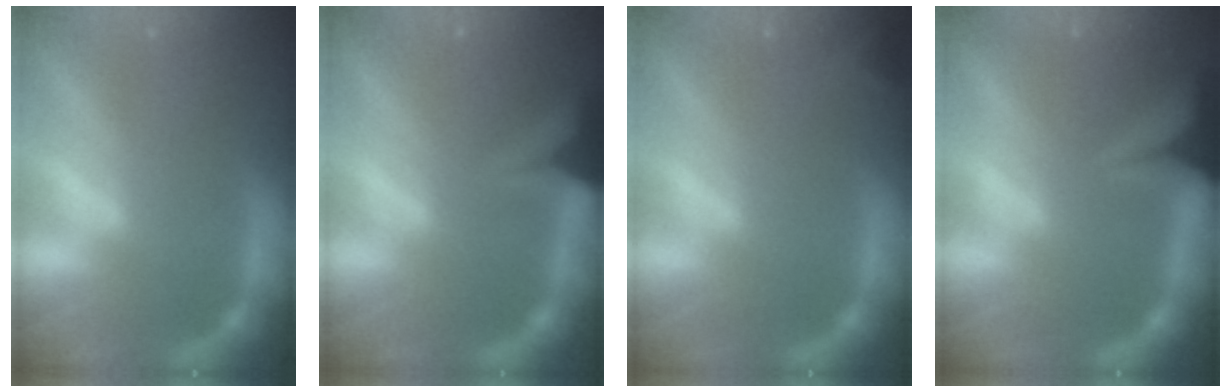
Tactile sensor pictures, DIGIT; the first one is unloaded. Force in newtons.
{"total": 7.0}
{"total": 1.9}
{"total": 10.0}